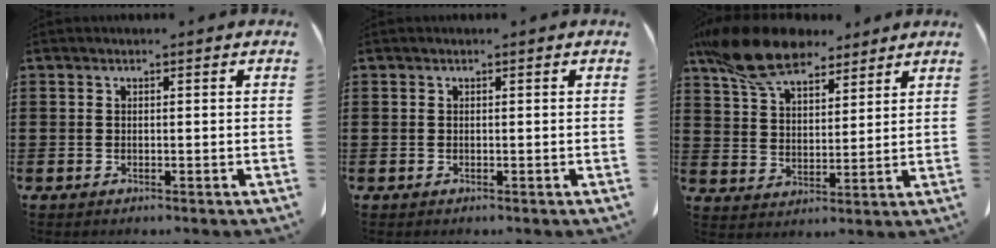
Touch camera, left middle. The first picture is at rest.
{"total": 0.0}
{"total": 12.1, "force": [9.7, 4.3, 5.9], "torque": [-0.145, -0.019, 0.186]}